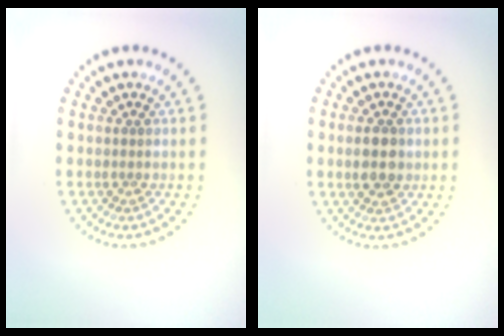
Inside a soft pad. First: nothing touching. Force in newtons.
{"total": 2.7, "press": 2.7, "slide": 0.1}